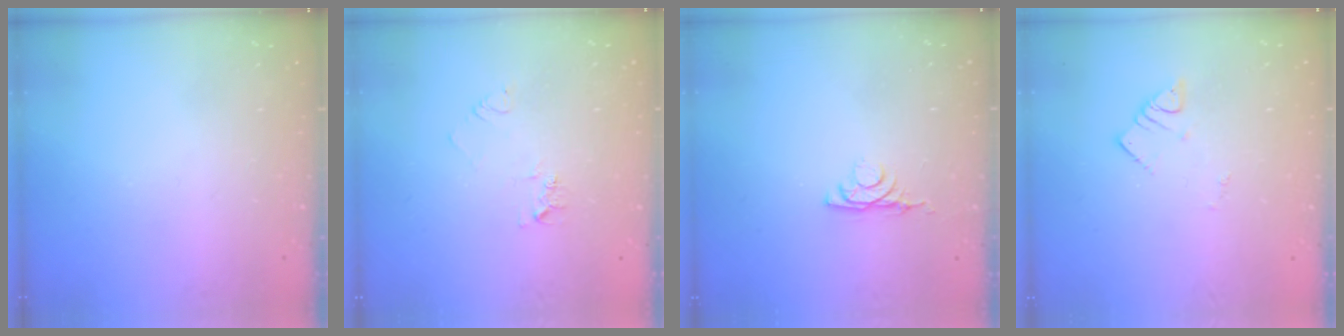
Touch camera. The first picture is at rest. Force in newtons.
{"total": 5.1, "press": 5.0, "slide": 0.5}
{"total": 3.4, "press": 3.3, "slide": 0.6}
{"total": 2.7, "press": 2.7, "slide": 0.1}